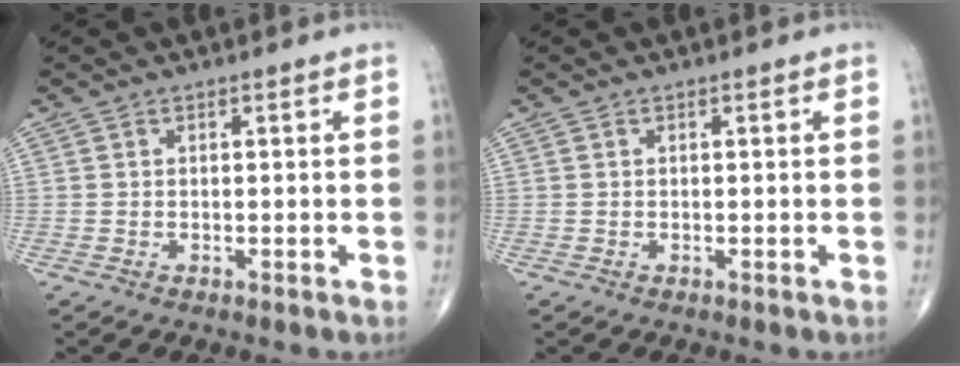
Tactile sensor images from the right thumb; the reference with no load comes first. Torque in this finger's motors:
{"motor_torque": [0.00, 0.00, 0.00, 0.00, 0.00]}